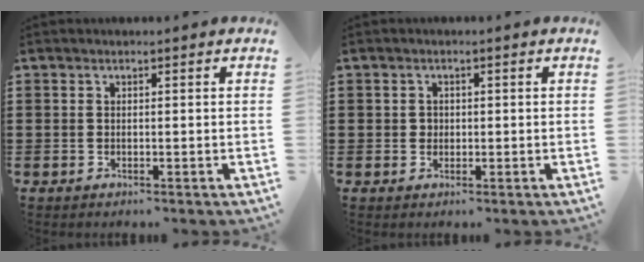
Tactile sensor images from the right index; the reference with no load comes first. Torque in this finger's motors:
{"motor_torque": [0.27, 0.22, 0.06, 0.00]}